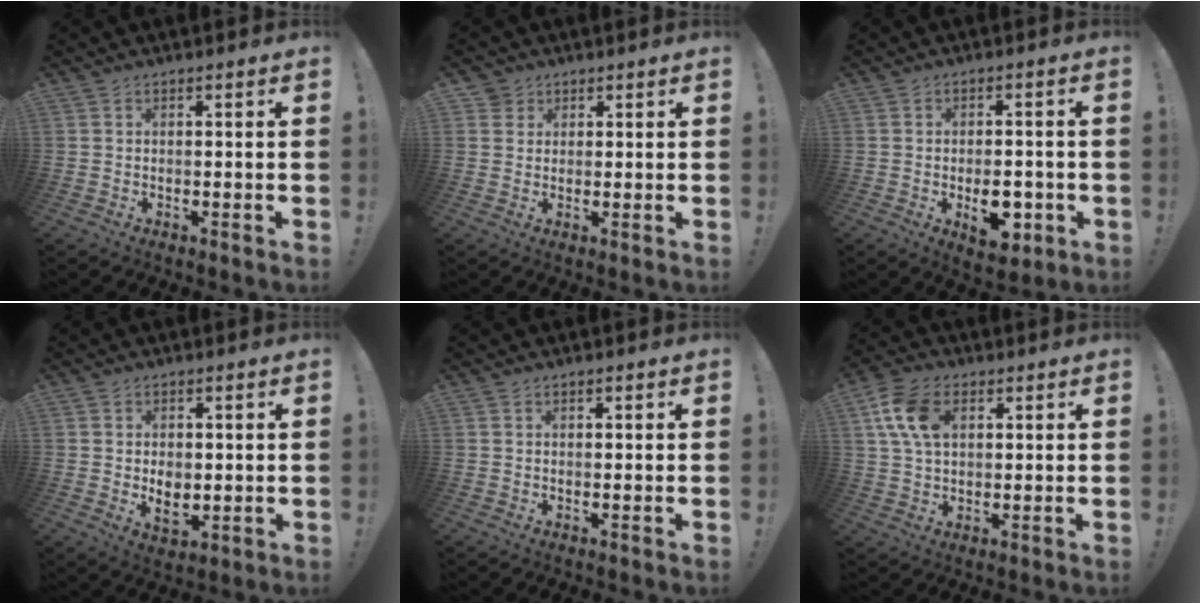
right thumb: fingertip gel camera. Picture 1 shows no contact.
{"total": 2.9, "force": [1.7, 2.3, 0.3], "torque": [-0.007, -0.005, 0.031]}
{"total": 8.5, "force": [-2.9, 4.9, 6.3], "torque": [-0.083, 0.013, -0.040]}
{"total": 4.9, "force": [0.3, 3.8, 3.1], "torque": [-0.035, -0.001, 0.007]}
{"total": 0.0}
{"total": 11.8, "force": [3.8, 7.9, 7.9], "torque": [-0.157, 0.006, 0.072]}